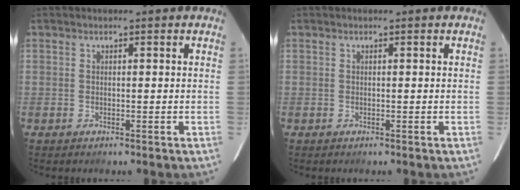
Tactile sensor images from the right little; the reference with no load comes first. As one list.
[{"total": 0.0}]